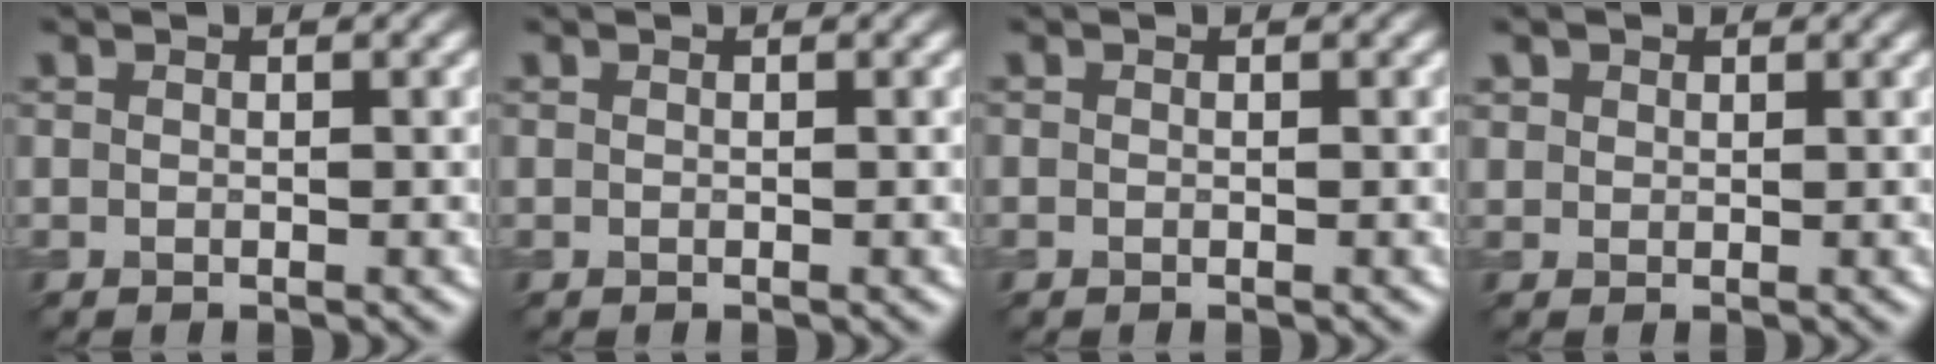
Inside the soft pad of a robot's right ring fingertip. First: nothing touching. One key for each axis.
{"total": 0.0}
{"total": 0.0}
{"total": 1.4, "fx": 0.9, "fy": 1.1, "fz": 0.2, "tx": -0.005, "ty": -0.005, "tz": 0.018}